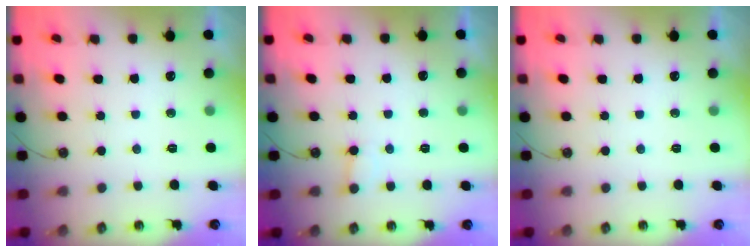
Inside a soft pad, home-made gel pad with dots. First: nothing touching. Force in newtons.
{"total": 4.7, "press": 4.6, "slide": 0.4}
{"total": 0.0}